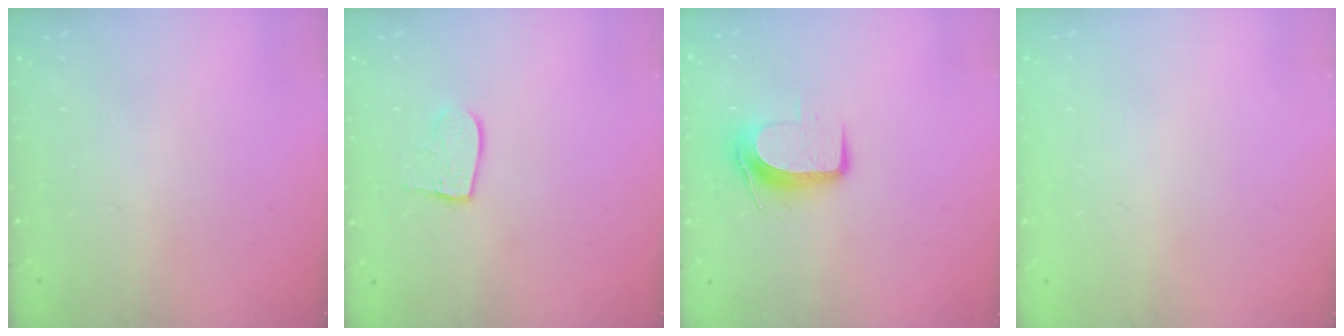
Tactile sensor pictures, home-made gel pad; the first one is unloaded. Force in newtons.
{"total": 8.2, "press": 8.2, "slide": 0.7}
{"total": 9.1, "press": 9.0, "slide": 1.1}
{"total": 0.0}